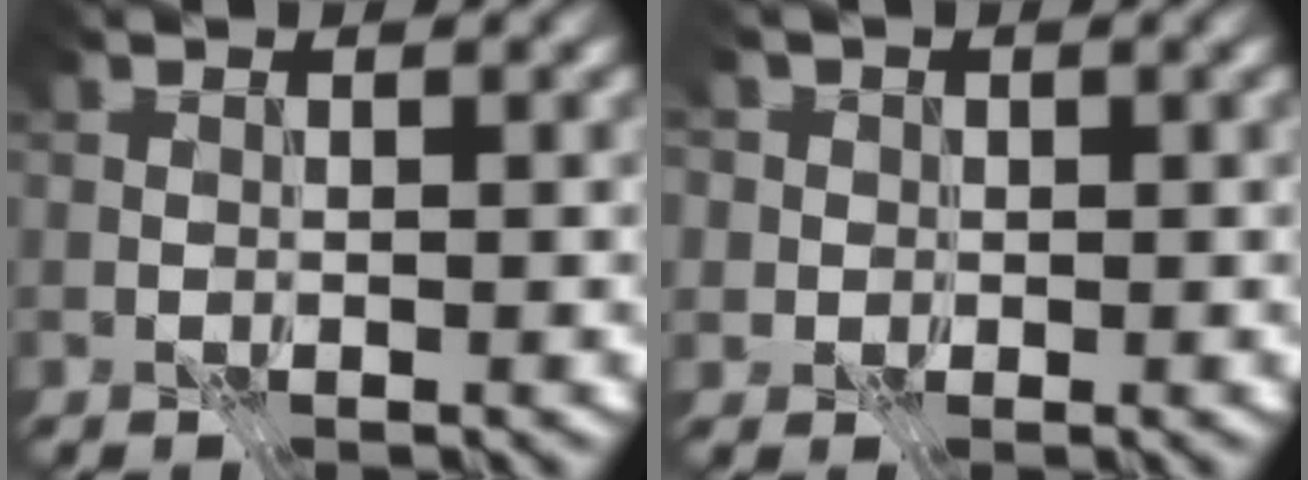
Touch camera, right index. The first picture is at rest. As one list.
[{"total": 3.0, "force": [1.0, 2.7, 0.8], "torque": [-0.001, 0.010, 0.005]}]